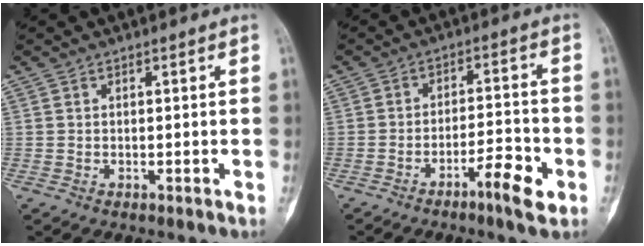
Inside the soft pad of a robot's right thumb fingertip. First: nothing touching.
{"total": 7.1, "force": [-3.8, 1.6, 5.8], "torque": [-0.095, 0.027, -0.059]}